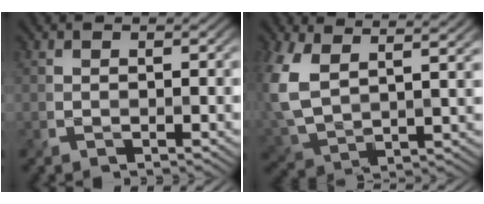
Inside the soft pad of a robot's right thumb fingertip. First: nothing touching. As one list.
[{"total": 11.4, "force": [5.3, 5.2, 8.6], "torque": [-0.227, 0.001, 0.105]}]